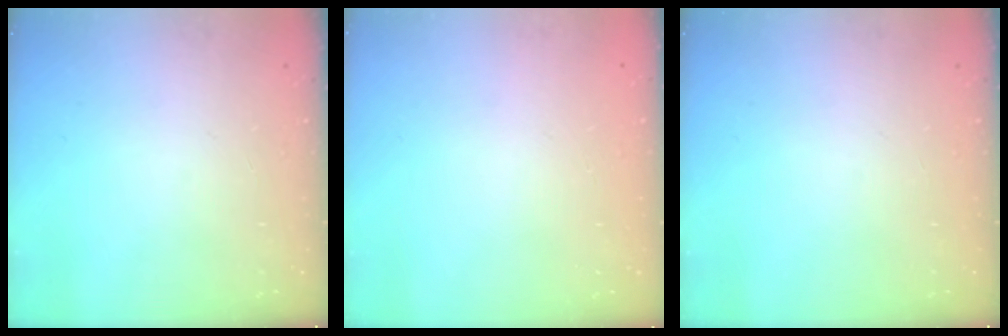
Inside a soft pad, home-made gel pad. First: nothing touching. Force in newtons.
{"total": 0.0}
{"total": 0.0}